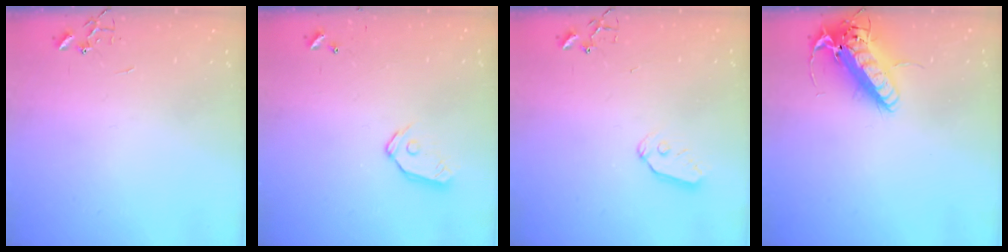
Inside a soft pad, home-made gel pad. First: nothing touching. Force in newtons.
{"total": 9.2, "press": 9.2, "slide": 1.0}
{"total": 7.4, "press": 7.4, "slide": 0.5}
{"total": 17.8, "press": 17.5, "slide": 3.4}